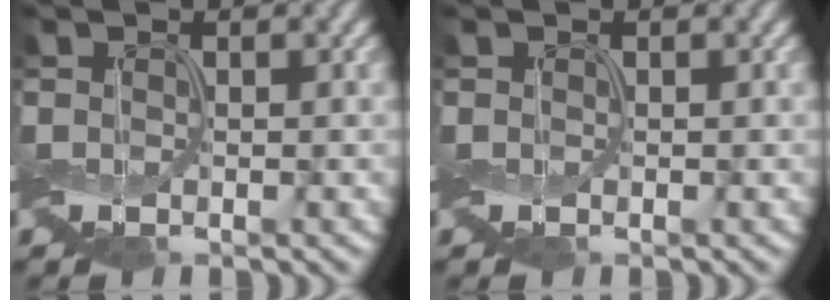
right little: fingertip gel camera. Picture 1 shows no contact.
{"total": 0.0}